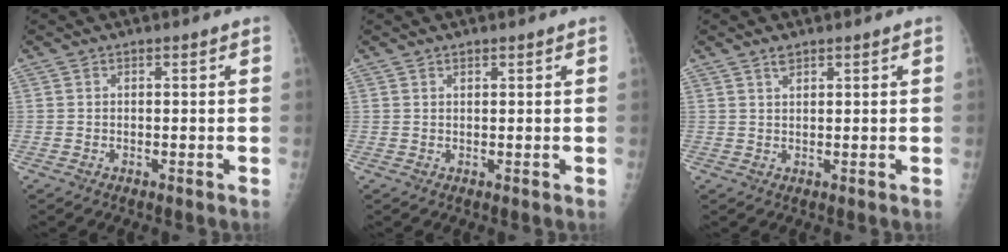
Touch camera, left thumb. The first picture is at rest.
{"total": 0.7, "force": [0.6, 0.3, 0.2], "torque": [0.001, -0.003, 0.010]}
{"total": 1.8, "force": [1.4, 0.7, 0.9], "torque": [-0.010, -0.006, 0.026]}